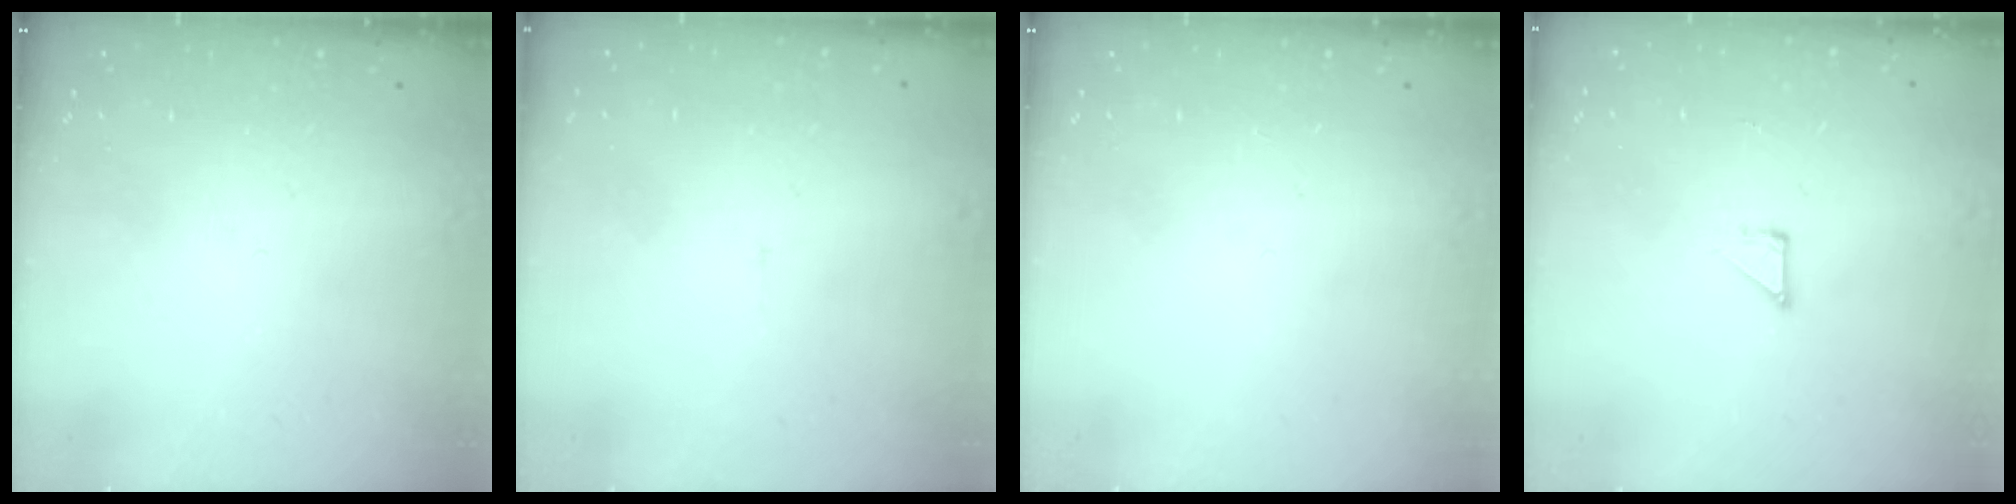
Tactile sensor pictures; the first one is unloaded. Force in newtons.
{"total": 3.0, "press": 3.0, "slide": 0.2}
{"total": 0.0}
{"total": 2.8, "press": 2.8, "slide": 0.2}